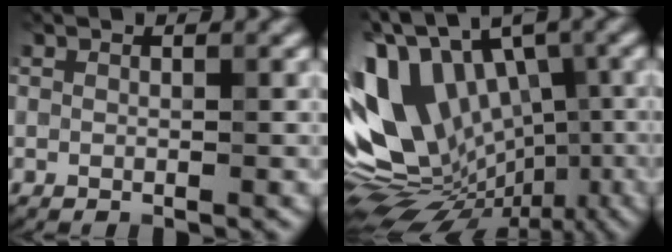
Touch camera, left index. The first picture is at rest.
{"total": 17.4, "force": [-1.1, 10.7, 13.7], "torque": [-0.224, 0.017, 0.001]}